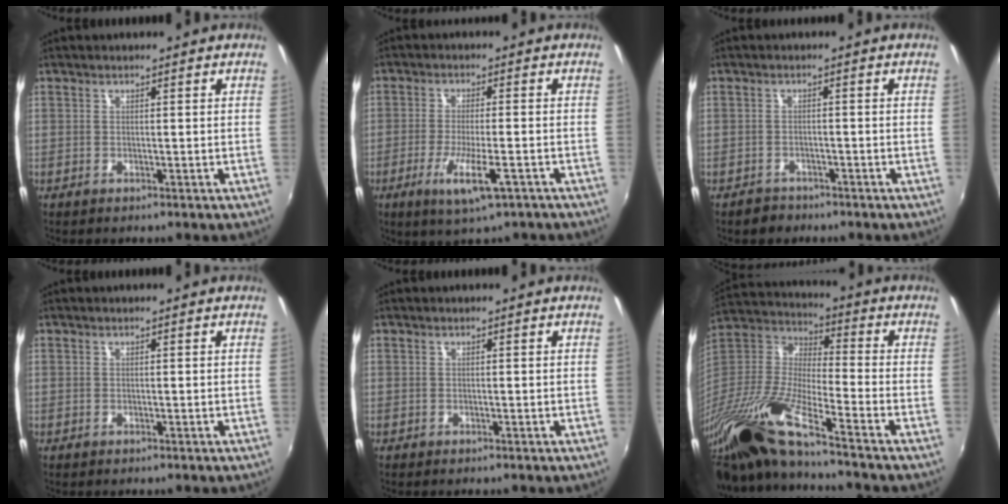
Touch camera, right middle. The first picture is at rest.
{"total": 8.1, "force": [-4.4, 1.6, 6.6], "torque": [-0.134, -0.023, -0.073]}
{"total": 2.6, "force": [-2.0, 1.7, 0.2], "torque": [-0.011, 0.002, -0.033]}
{"total": 0.0}
{"total": 0.0}
{"total": 21.3, "force": [-15.8, 1.8, 14.1], "torque": [-0.280, -0.041, -0.313]}